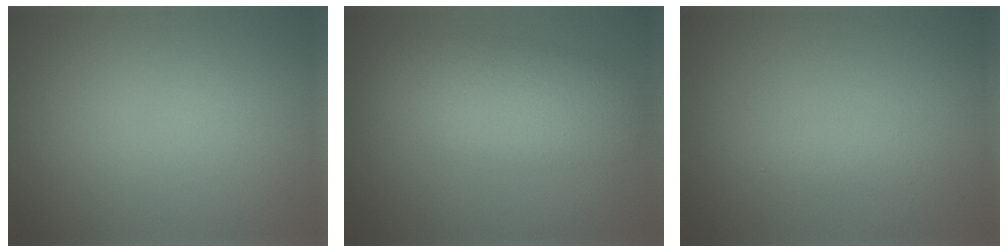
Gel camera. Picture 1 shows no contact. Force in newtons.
{"total": 5.8, "press": 5.8, "slide": 0.2}
{"total": 0.9, "press": 0.9, "slide": 0.0}